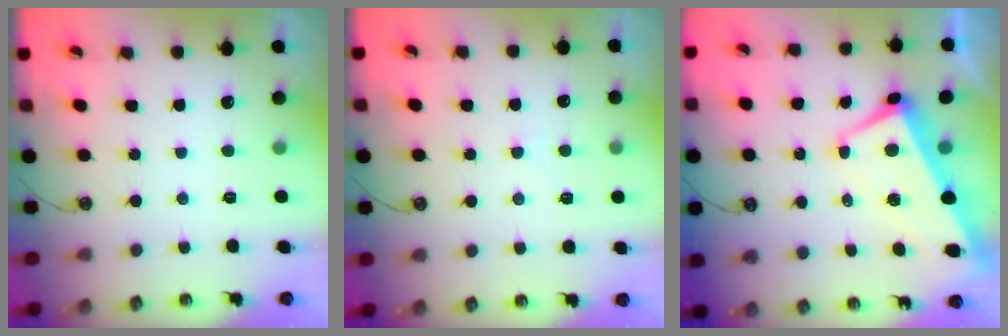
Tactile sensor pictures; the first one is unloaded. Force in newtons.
{"total": 5.6, "press": 5.6, "slide": 0.5}
{"total": 1.7, "press": 1.1, "slide": 1.3}